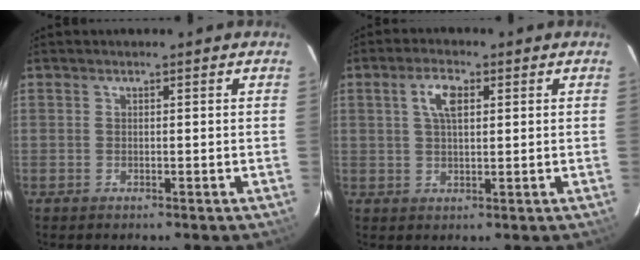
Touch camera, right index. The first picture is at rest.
{"total": 4.1, "force": [1.4, 1.5, 3.5], "torque": [-0.066, 0.009, 0.026]}